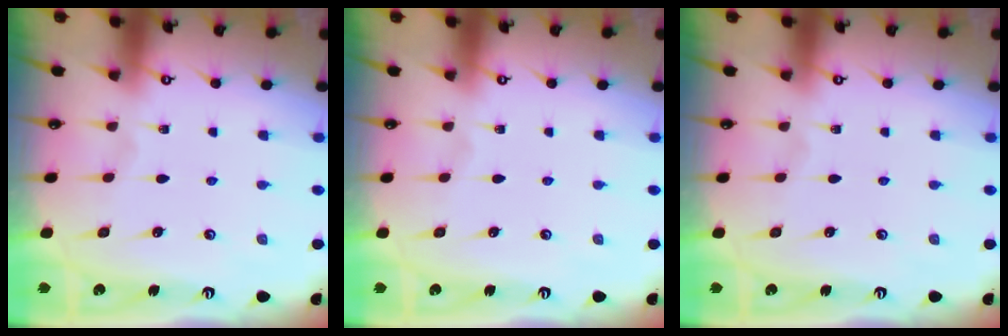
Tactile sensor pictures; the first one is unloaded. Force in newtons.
{"total": 0.0}
{"total": 0.0}